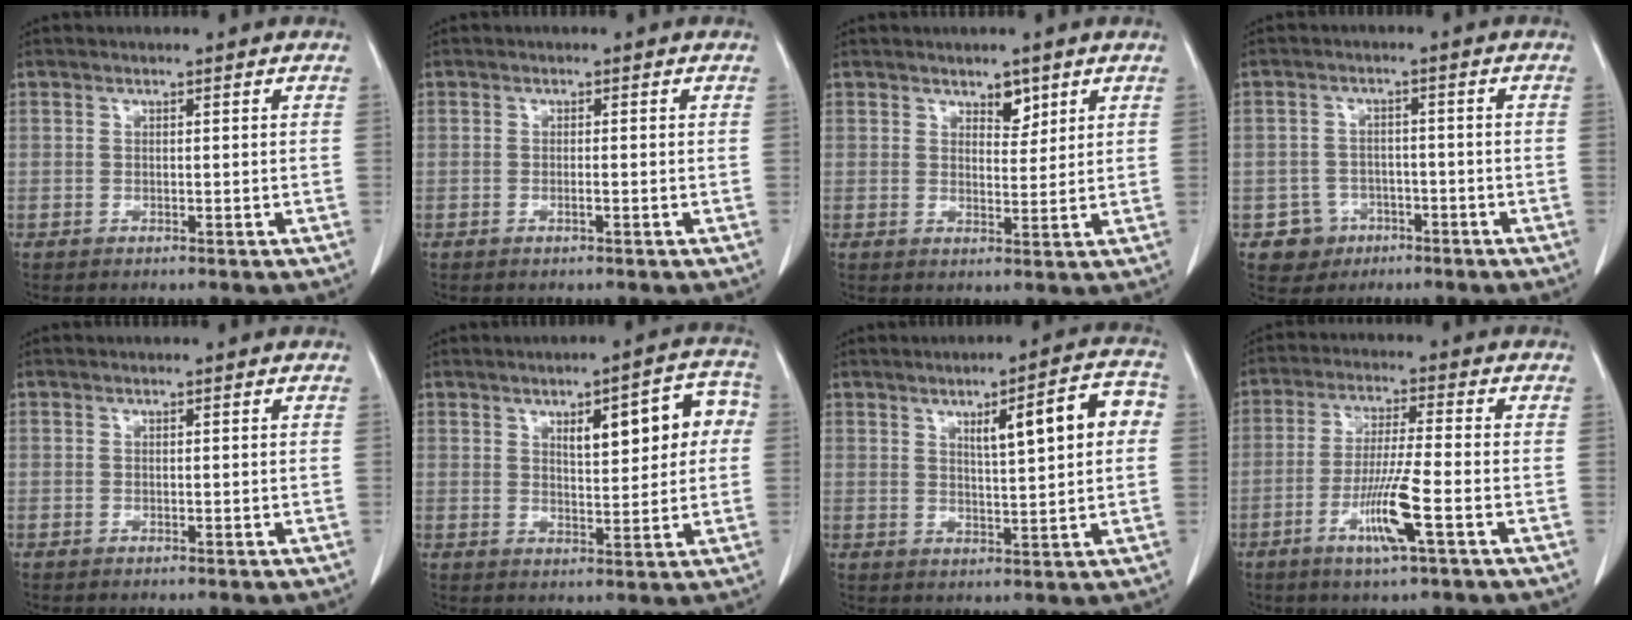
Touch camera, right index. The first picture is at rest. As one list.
[{"total": 0.8, "force": [-0.4, 0.0, 0.7], "torque": [-0.017, 0.000, -0.005]}, {"total": 2.9, "force": [2.0, 1.5, 1.5], "torque": [-0.018, -0.004, 0.034]}, {"total": 4.6, "force": [-2.3, 4.0, 0.1], "torque": [0.001, 0.013, -0.031]}, {"total": 0.0}, {"total": 9.8, "force": [2.5, 3.3, 8.9], "torque": [-0.110, 0.028, 0.036]}, {"total": 9.2, "force": [2.2, 1.6, 8.7], "torque": [-0.122, 0.020, 0.033]}, {"total": 8.7, "force": [-3.5, -0.3, 8.0], "torque": [-0.155, -0.014, -0.066]}]